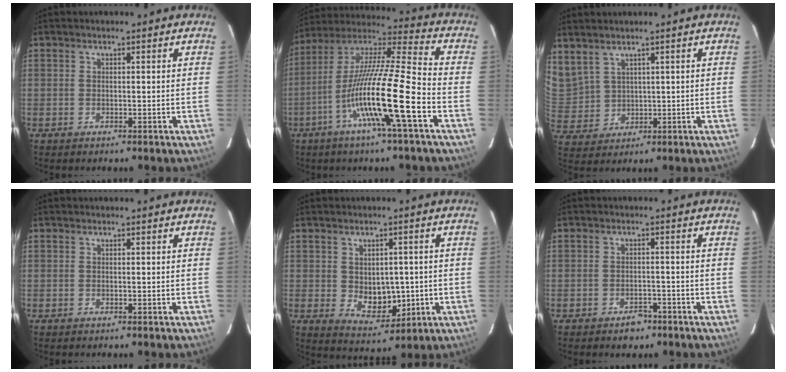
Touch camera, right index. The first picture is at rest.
{"total": 17.1, "force": [-6.2, -0.3, 16.0], "torque": [-0.304, -0.003, -0.120]}
{"total": 10.0, "force": [5.8, 6.9, 4.2], "torque": [-0.141, 0.011, 0.146]}
{"total": 0.0}
{"total": 7.0, "force": [-0.5, 4.4, 5.4], "torque": [-0.081, -0.003, 0.010]}
{"total": 3.0, "force": [-2.1, 1.7, 1.3], "torque": [-0.016, 0.004, -0.024]}